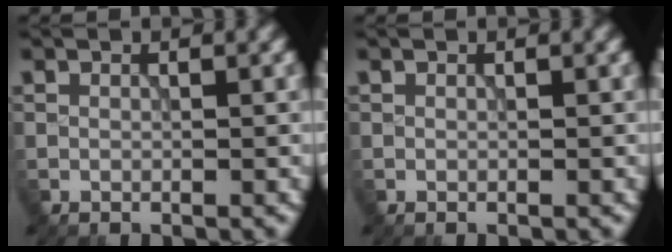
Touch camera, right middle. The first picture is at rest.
{"total": 0.0}